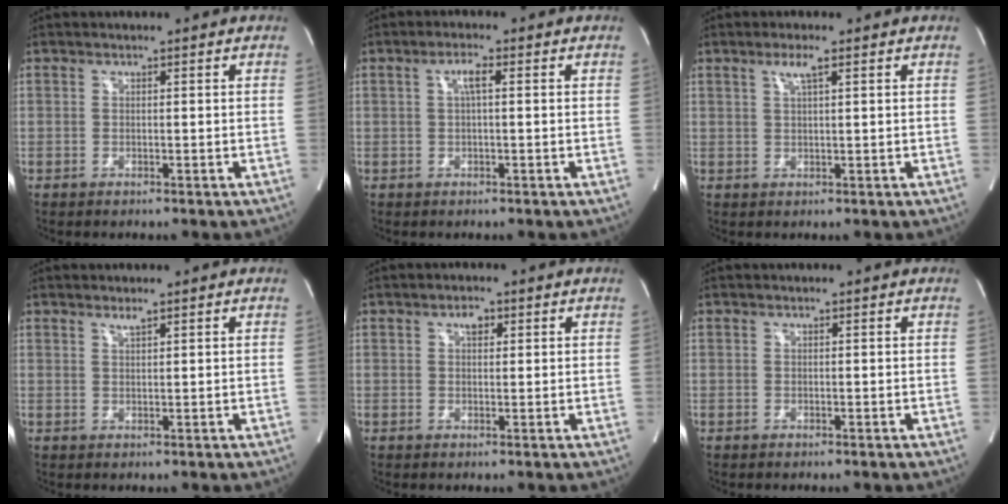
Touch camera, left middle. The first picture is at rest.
{"total": 2.5, "force": [0.6, 0.2, 2.4], "torque": [-0.050, 0.002, 0.011]}
{"total": 2.5, "force": [1.4, 0.0, 2.1], "torque": [-0.048, -0.001, 0.028]}
{"total": 1.1, "force": [0.9, -0.1, 0.6], "torque": [-0.016, -0.005, 0.020]}
{"total": 1.9, "force": [0.9, 0.8, 1.4], "torque": [-0.027, 0.003, 0.015]}
{"total": 0.0}